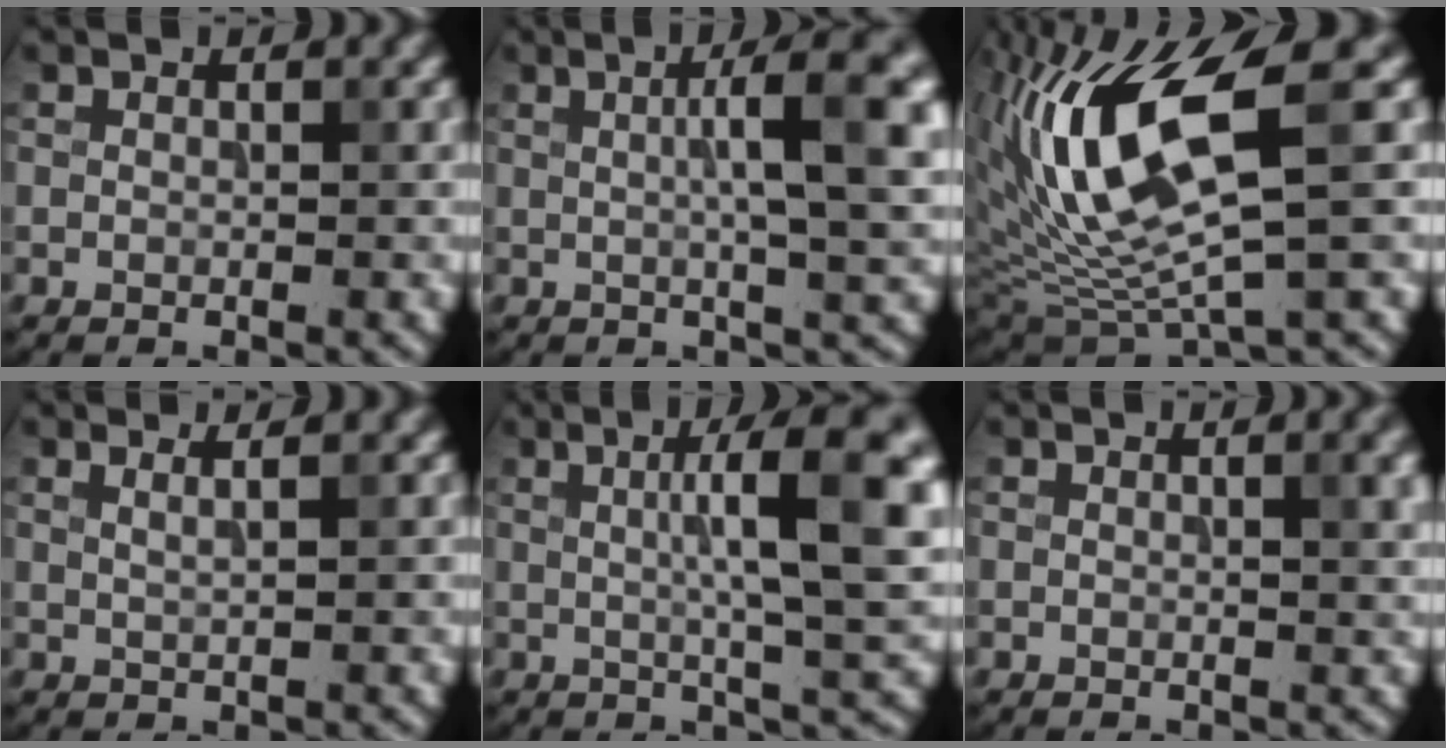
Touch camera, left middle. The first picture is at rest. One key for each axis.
{"total": 8.0, "fx": 1.6, "fy": 1.5, "fz": 7.7, "tx": -0.092, "ty": 0.016, "tz": 0.020}
{"total": 11.5, "fx": 2.4, "fy": 3.4, "fz": 10.7, "tx": -0.209, "ty": -0.004, "tz": 0.047}
{"total": 2.2, "fx": 1.3, "fy": 1.0, "fz": 1.5, "tx": -0.001, "ty": 0.003, "tz": -0.007}
{"total": 9.8, "fx": 1.9, "fy": 1.9, "fz": 9.5, "tx": -0.124, "ty": 0.008, "tz": 0.029}
{"total": 3.1, "fx": 0.9, "fy": 1.1, "fz": 2.8, "tx": -0.026, "ty": 0.008, "tz": 0.008}